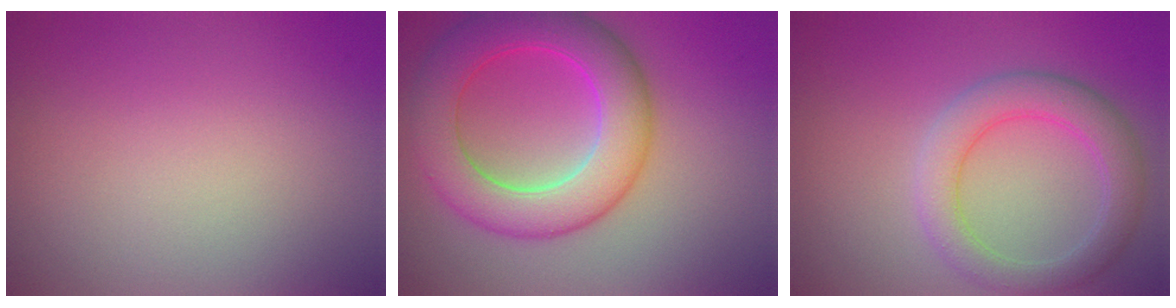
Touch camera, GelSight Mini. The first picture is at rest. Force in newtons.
{"total": 8.3, "press": 8.3, "slide": 0.0}
{"total": 4.4, "press": 4.4, "slide": 0.3}